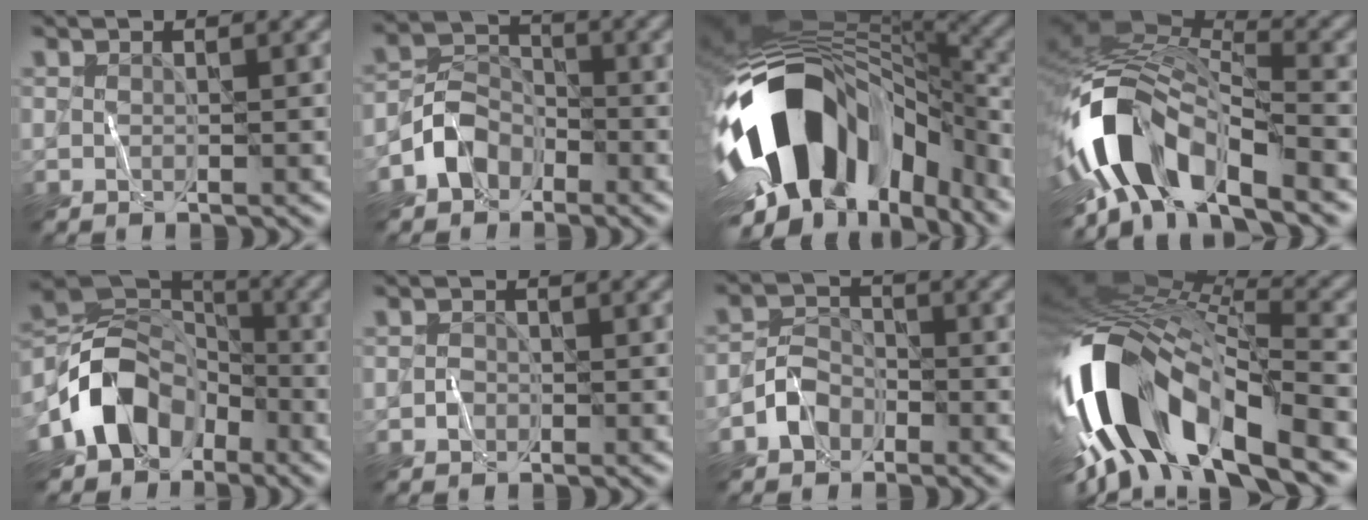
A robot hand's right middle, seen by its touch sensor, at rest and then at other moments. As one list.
[{"total": 3.7, "force": [-2.2, 2.7, 1.1], "torque": [-0.017, 0.010, -0.050]}, {"total": 16.1, "force": [-5.4, 10.1, 11.4], "torque": [-0.206, -0.010, -0.082]}, {"total": 10.9, "force": [-6.0, 4.6, 7.8], "torque": [-0.140, 0.010, -0.117]}, {"total": 9.0, "force": [-4.5, 6.4, 4.4], "torque": [-0.066, 0.006, -0.099]}, {"total": 0.7, "force": [-0.3, 0.6, 0.1], "torque": [0.002, 0.005, -0.006]}, {"total": 2.8, "force": [-1.6, 2.1, 0.8], "torque": [-0.009, 0.013, -0.036]}, {"total": 15.4, "force": [-6.0, 7.1, 12.2], "torque": [-0.246, 0.022, -0.118]}]